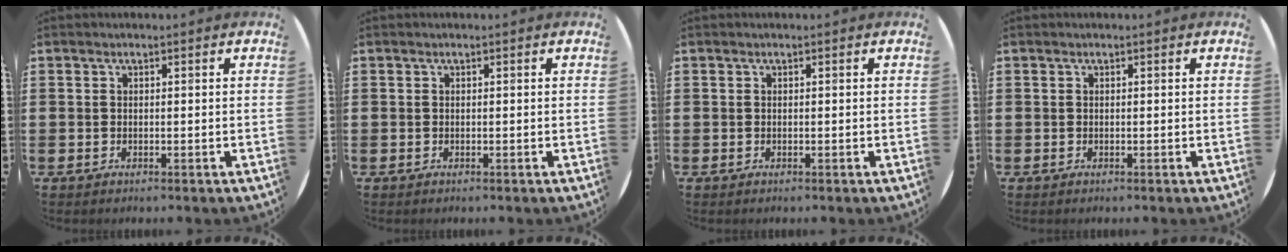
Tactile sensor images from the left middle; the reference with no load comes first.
{"total": 0.0}
{"total": 0.0}
{"total": 0.0}